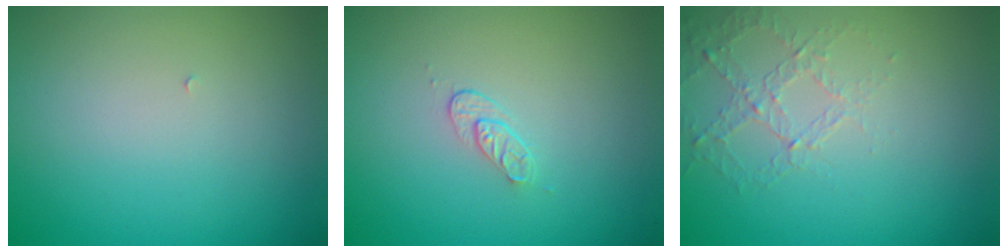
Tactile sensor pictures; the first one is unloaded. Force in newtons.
{"total": 1.2, "press": 0.6, "slide": 1.0}
{"total": 1.4, "press": 0.8, "slide": 1.2}